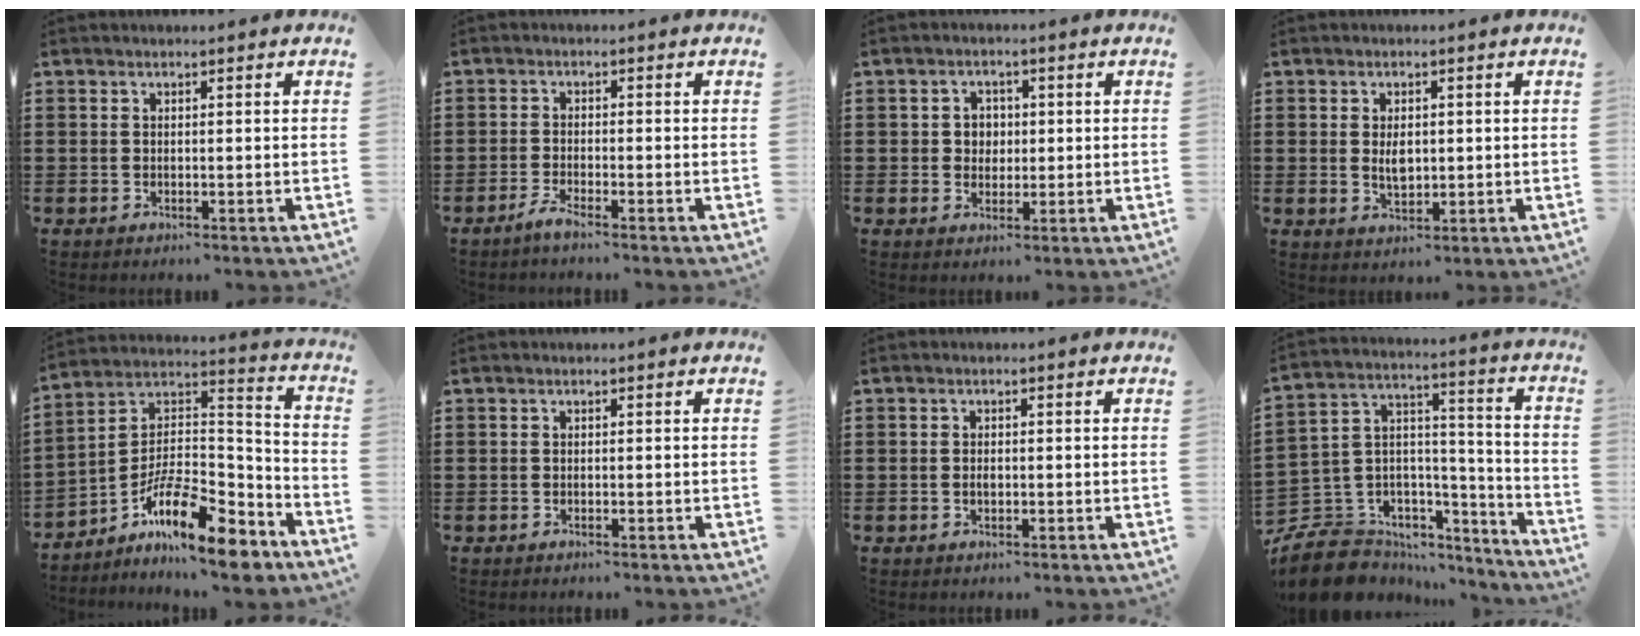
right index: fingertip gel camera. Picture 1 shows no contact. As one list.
[{"total": 1.8, "force": [-1.6, -0.1, 1.0], "torque": [-0.023, -0.003, -0.031]}, {"total": 2.8, "force": [0.2, 2.6, 1.1], "torque": [-0.031, 0.010, -0.001]}, {"total": 3.1, "force": [0.1, 1.5, 2.7], "torque": [-0.046, -0.001, 0.000]}, {"total": 13.2, "force": [-9.4, 3.5, 8.5], "torque": [-0.150, 0.015, -0.177]}, {"total": 0.0}, {"total": 0.9, "force": [-0.2, 0.5, 0.7], "torque": [-0.016, 0.001, -0.005]}, {"total": 8.8, "force": [-6.3, 5.8, 1.9], "torque": [-0.075, -0.008, -0.120]}]